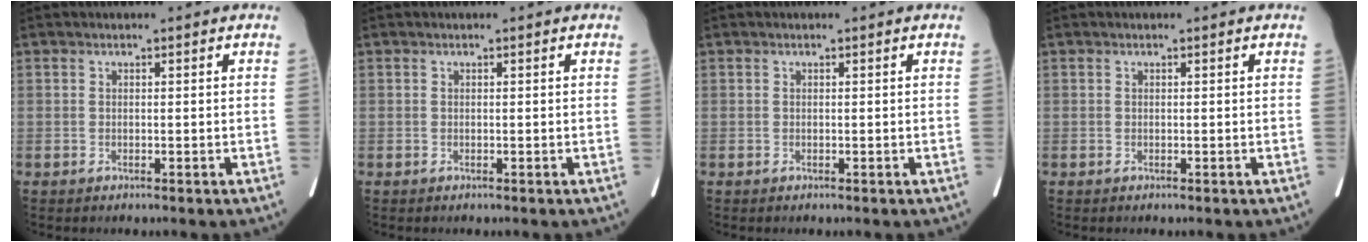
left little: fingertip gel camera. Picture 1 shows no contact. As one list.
[{"total": 0.0}, {"total": 0.0}, {"total": 0.0}]